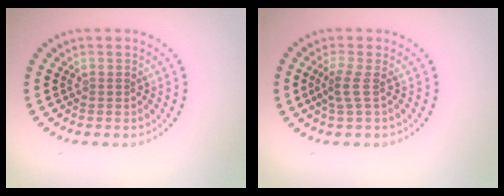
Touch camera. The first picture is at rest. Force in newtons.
{"total": 1.8, "press": 1.2, "slide": 1.4}